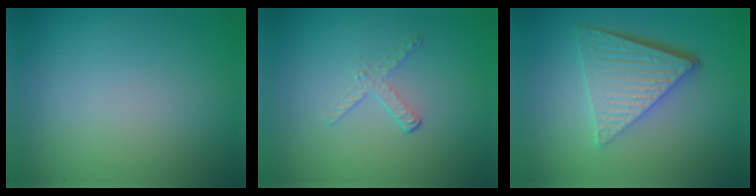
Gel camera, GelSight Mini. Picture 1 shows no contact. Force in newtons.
{"total": 1.2, "press": 0.4, "slide": 1.2}
{"total": 6.5, "press": 4.3, "slide": 4.9}